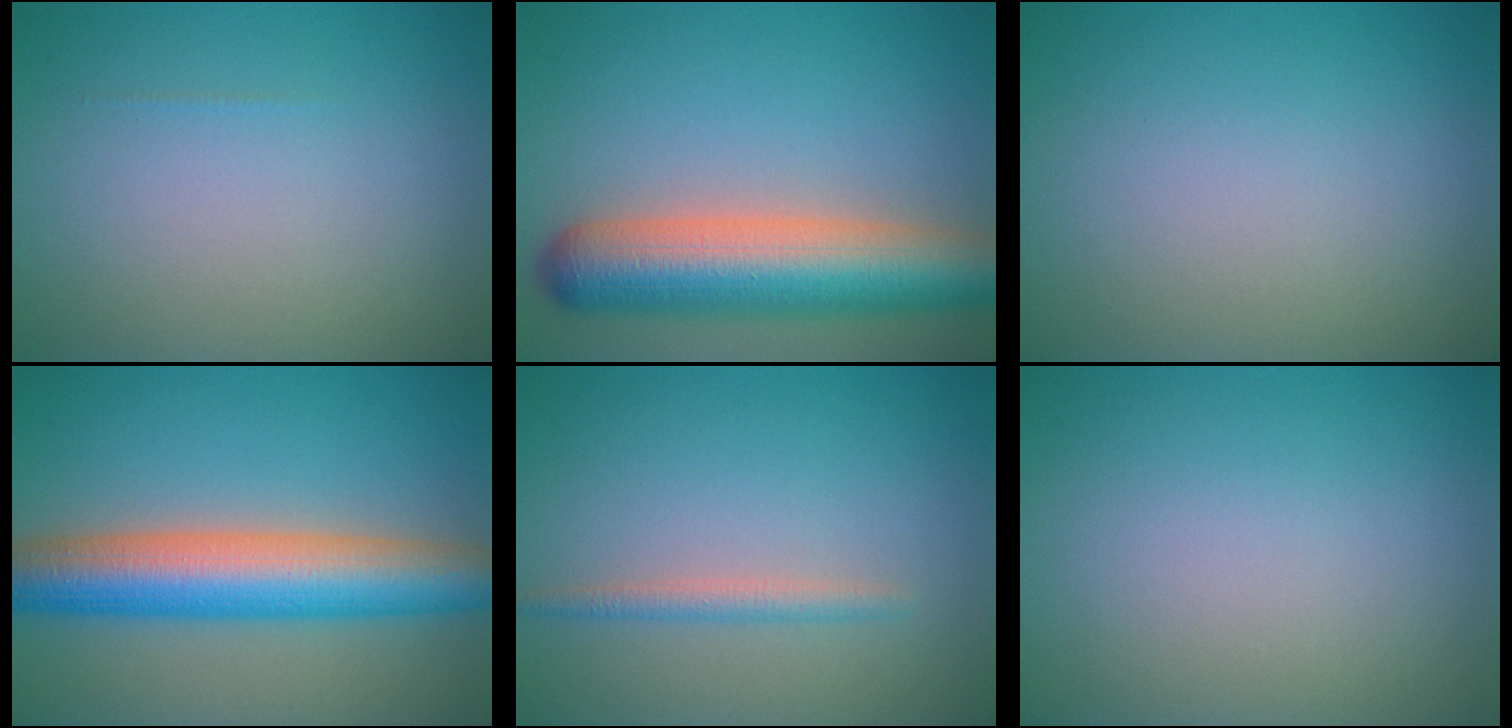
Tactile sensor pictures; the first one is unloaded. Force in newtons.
{"total": 10.1, "press": 10.1, "slide": 0.6}
{"total": 0.0}
{"total": 9.4, "press": 9.4, "slide": 0.3}
{"total": 1.5, "press": 1.5, "slide": 0.0}
{"total": 0.0}